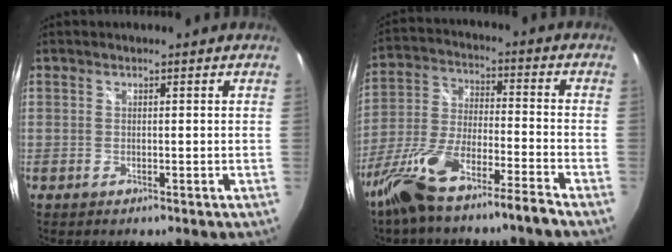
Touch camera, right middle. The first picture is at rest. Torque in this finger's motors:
{"motor_torque": [1.15, -0.99, 0.70, 0.21]}